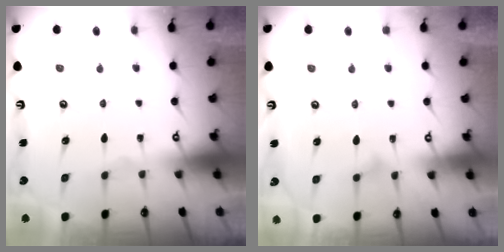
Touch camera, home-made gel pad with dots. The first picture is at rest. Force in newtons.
{"total": 6.6, "press": 6.6, "slide": 0.3}